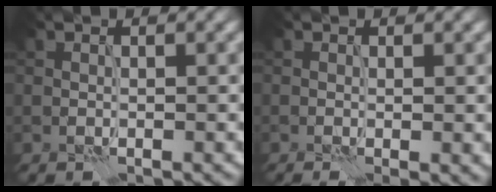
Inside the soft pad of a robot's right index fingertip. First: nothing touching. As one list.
[{"total": 1.1, "force": [-0.1, 0.0, 1.1], "torque": [-0.016, -0.002, -0.001]}]